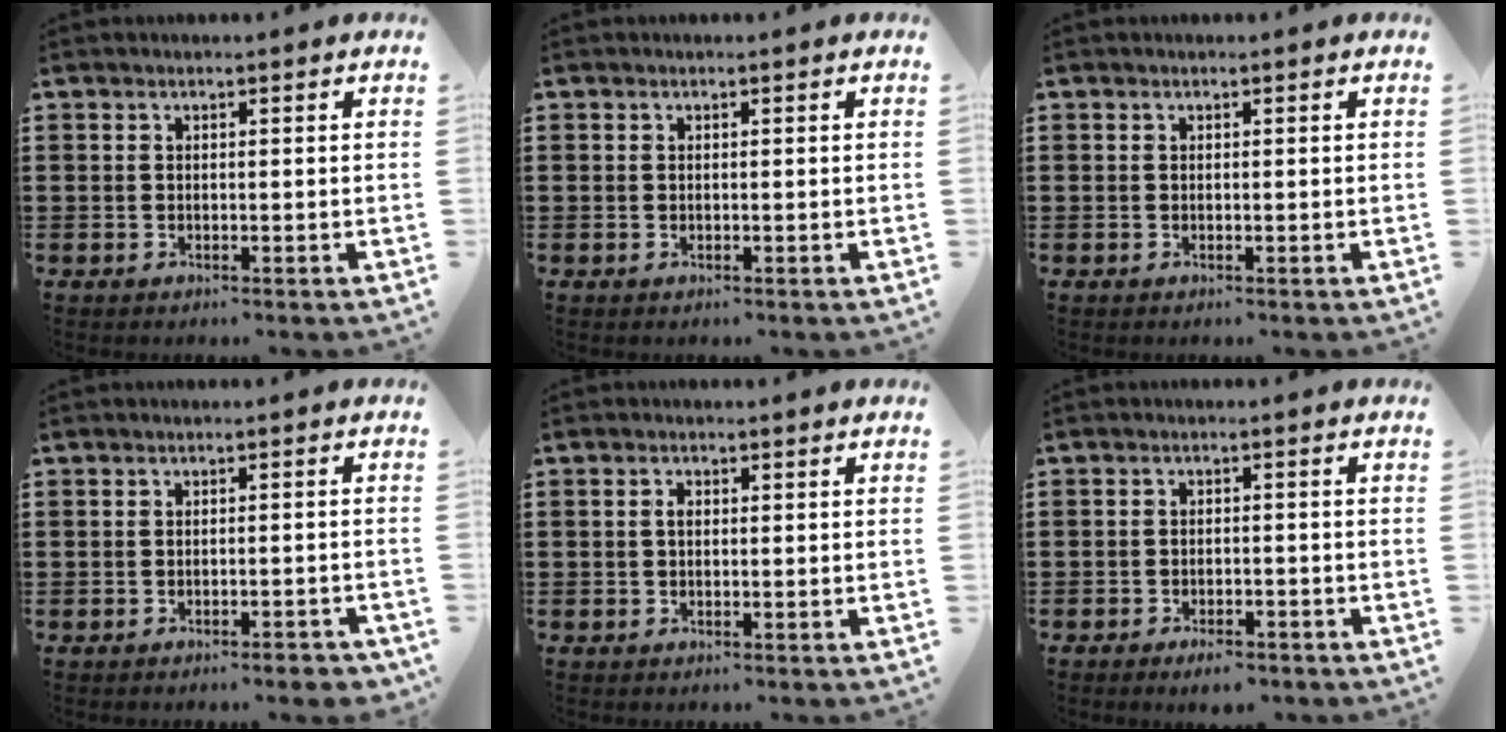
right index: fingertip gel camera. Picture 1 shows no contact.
{"total": 0.0}
{"total": 0.0}
{"total": 1.9, "force": [-1.6, 0.2, 1.0], "torque": [-0.019, 0.000, -0.030]}
{"total": 1.2, "force": [0.1, 0.6, 1.0], "torque": [-0.021, 0.003, 0.001]}
{"total": 2.1, "force": [-2.0, 0.3, 0.6], "torque": [-0.016, -0.001, -0.038]}